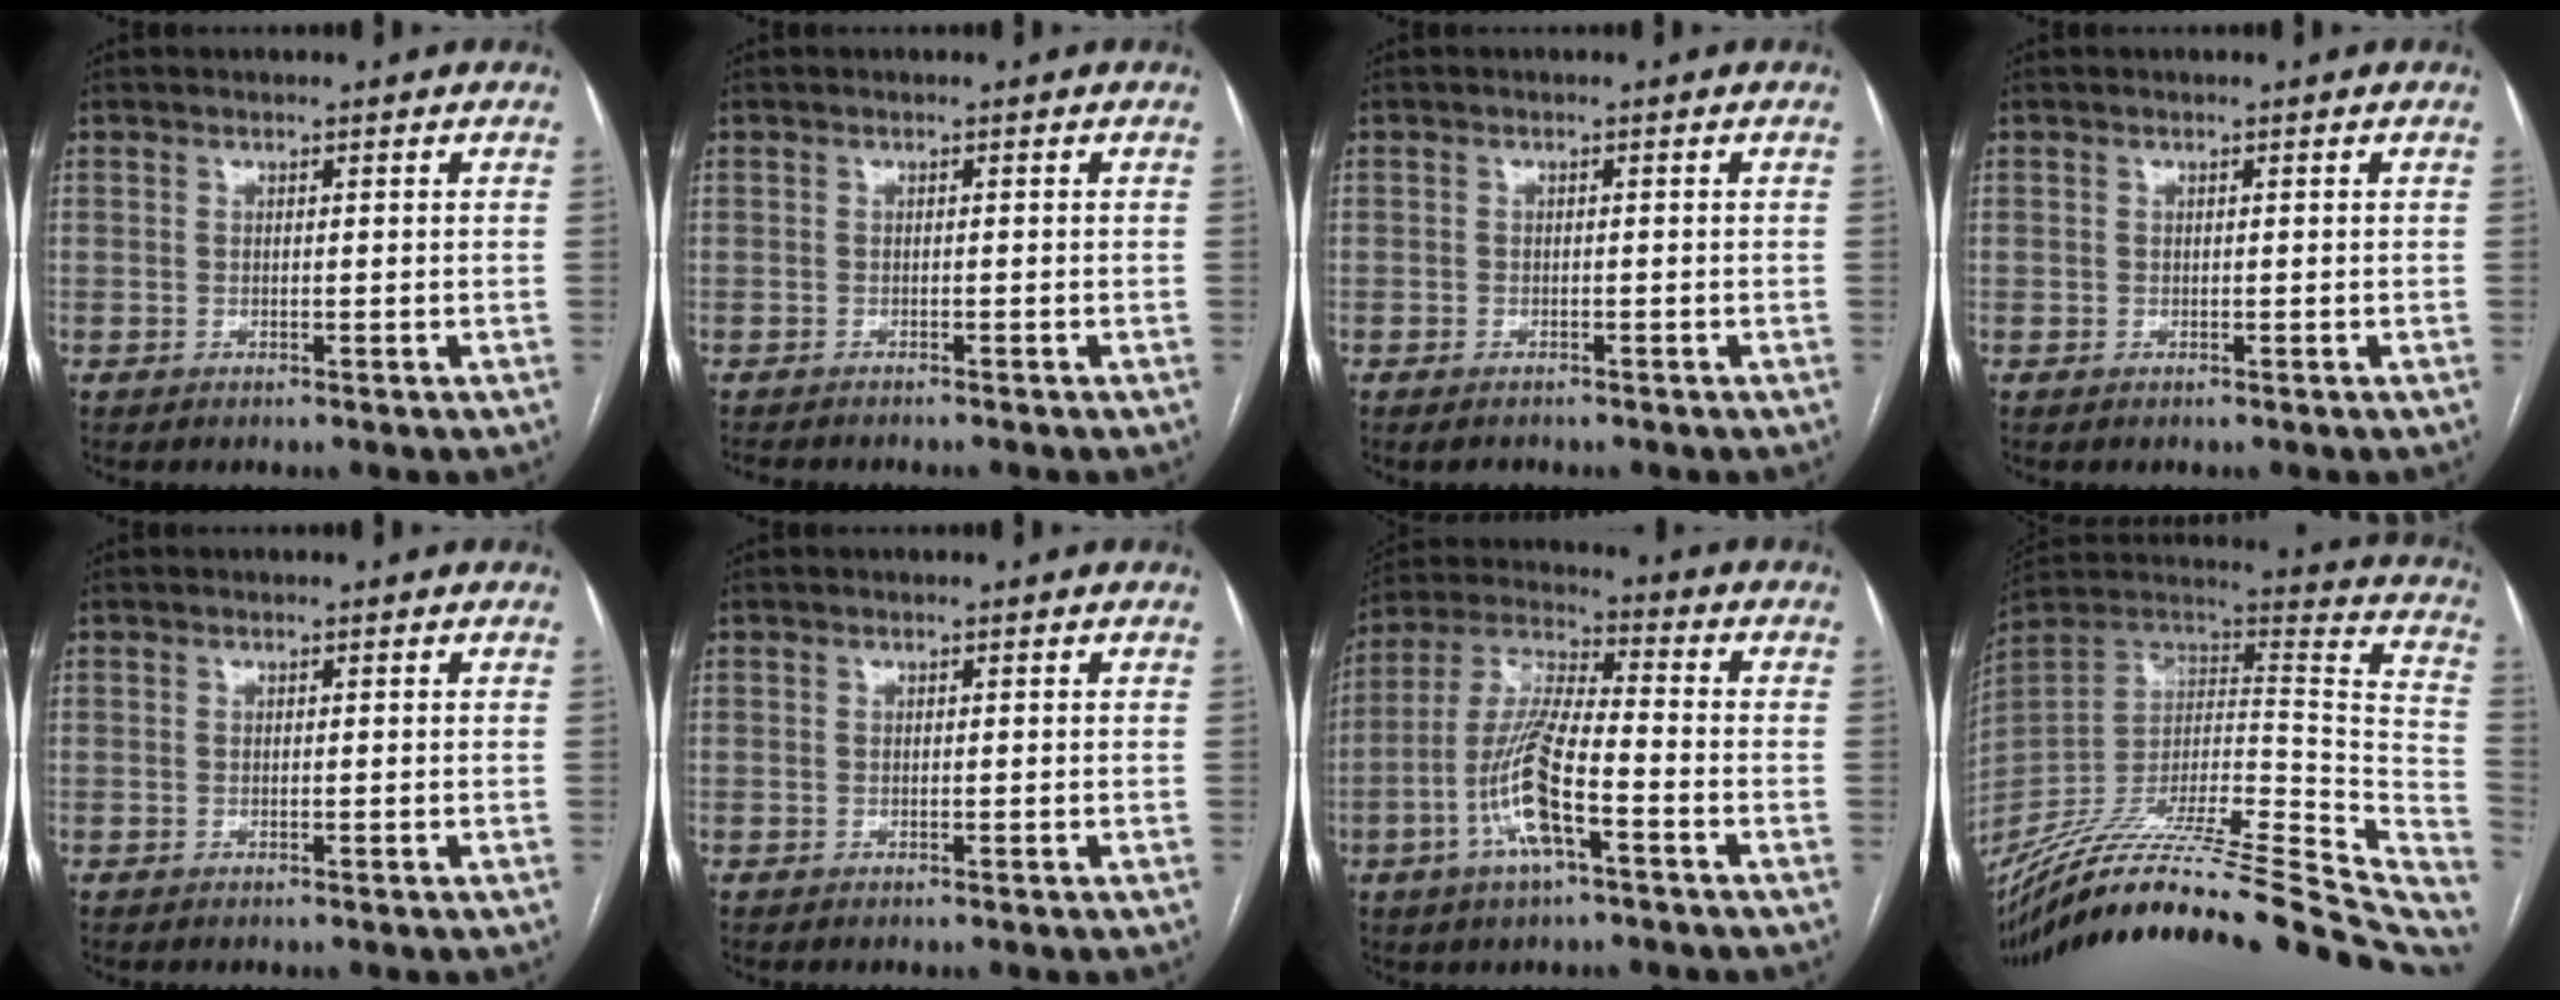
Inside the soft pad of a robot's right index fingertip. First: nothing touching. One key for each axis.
{"total": 5.3, "fx": -4.8, "fy": 1.0, "fz": 2.1, "tx": -0.024, "ty": -0.006, "tz": -0.066}
{"total": 1.8, "fx": -1.5, "fy": 0.8, "fz": 0.5, "tx": -0.010, "ty": -0.001, "tz": -0.018}
{"total": 0.0}
{"total": 0.0}
{"total": 0.0}
{"total": 12.6, "fx": -4.7, "fy": 2.4, "fz": 11.4, "tx": -0.243, "ty": 0.002, "tz": -0.087}
{"total": 41.6, "fx": -34.1, "fy": 5.9, "fz": 23.1, "tx": -0.295, "ty": -0.052, "tz": -0.493}